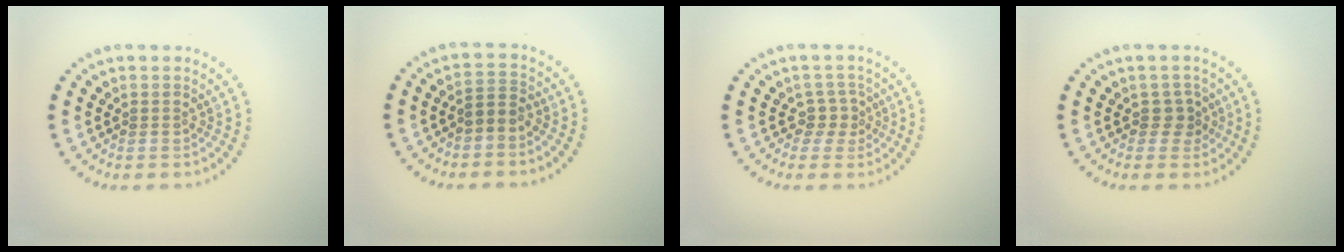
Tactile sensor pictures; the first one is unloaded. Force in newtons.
{"total": 1.7, "press": 1.3, "slide": 1.1}
{"total": 2.0, "press": 1.5, "slide": 1.3}
{"total": 1.6, "press": 1.3, "slide": 1.0}